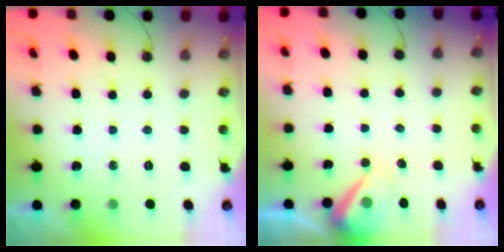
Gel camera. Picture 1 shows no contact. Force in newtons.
{"total": 7.7, "press": 7.7, "slide": 0.8}